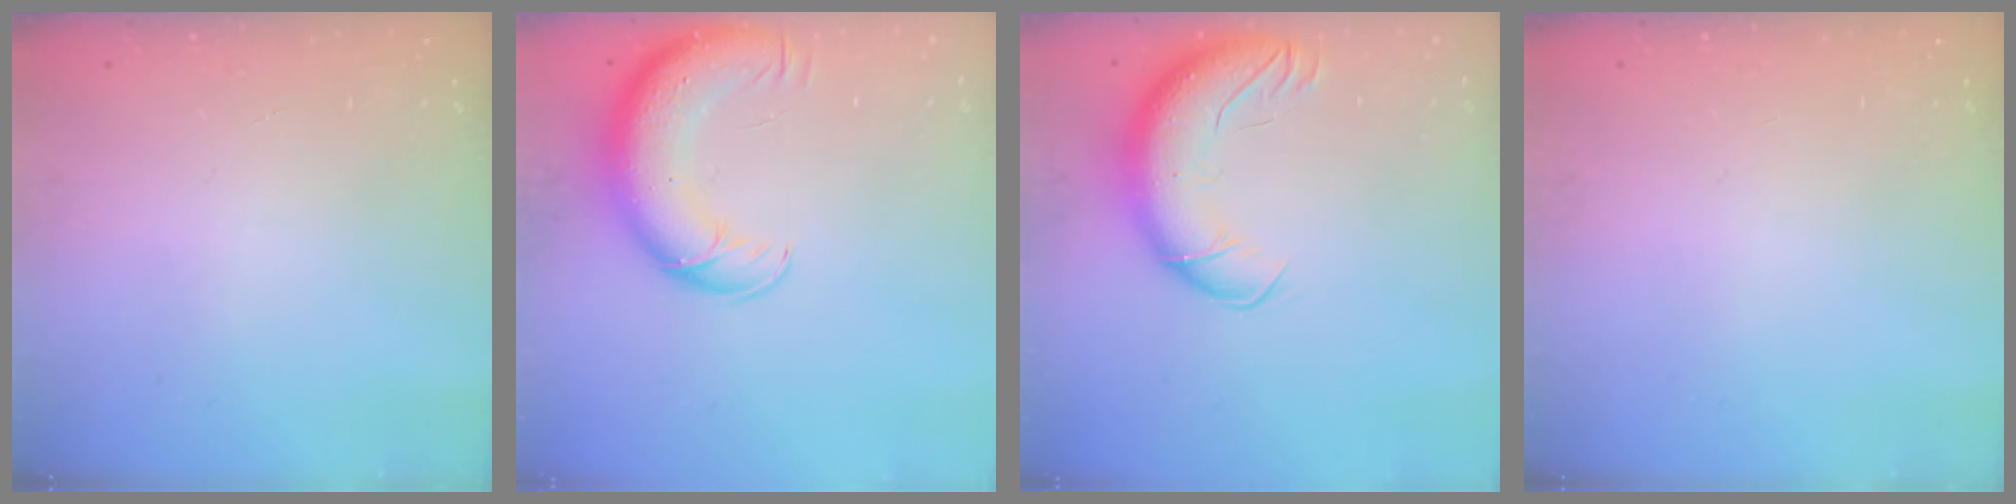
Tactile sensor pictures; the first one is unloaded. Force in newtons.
{"total": 13.5, "press": 13.1, "slide": 3.4}
{"total": 16.6, "press": 16.1, "slide": 4.1}
{"total": 0.0}